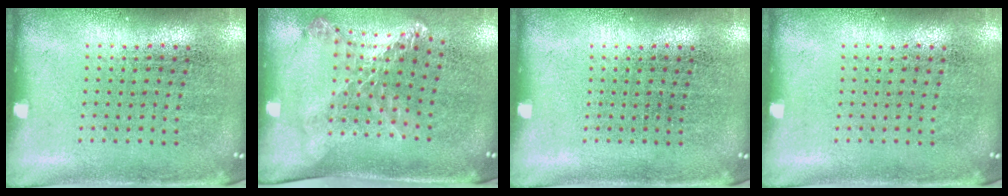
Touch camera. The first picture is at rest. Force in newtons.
{"total": 1.7, "press": 1.3, "slide": 1.0}
{"total": 0.0}
{"total": 0.0}